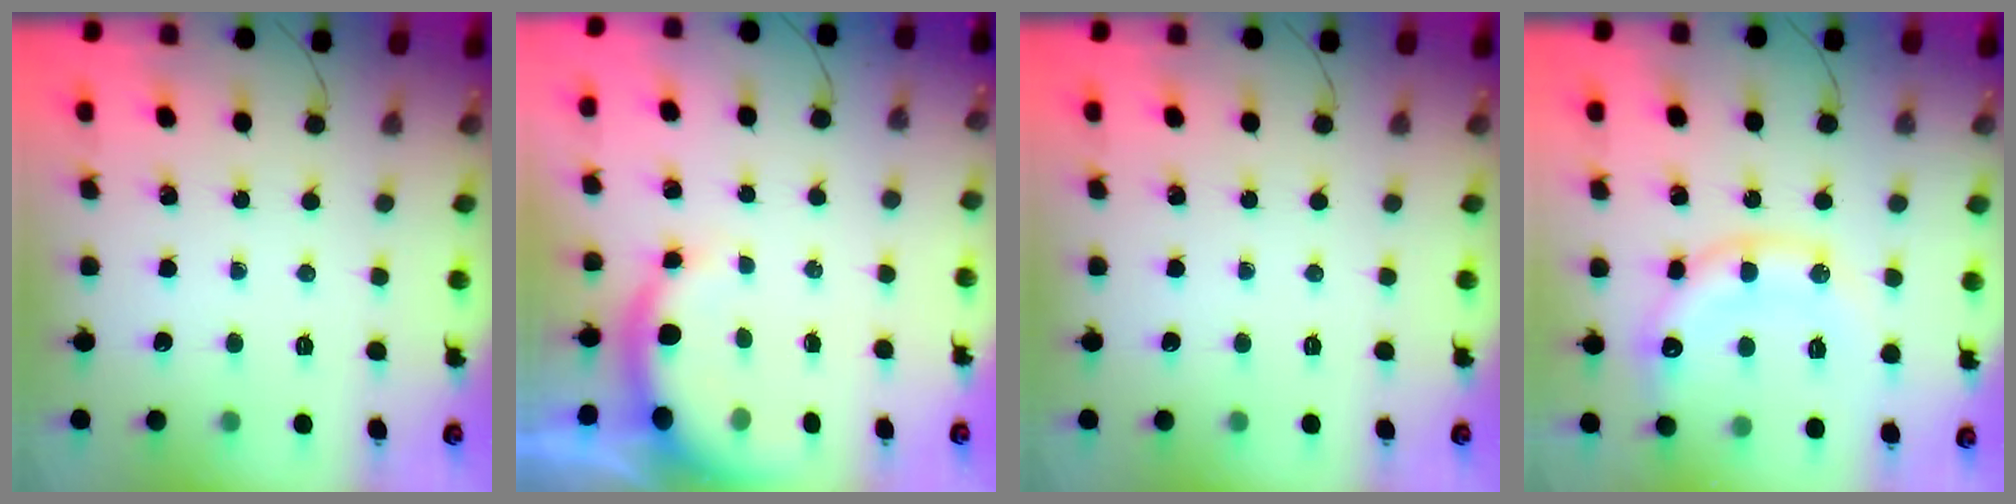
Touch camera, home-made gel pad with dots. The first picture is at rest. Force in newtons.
{"total": 4.2, "press": 4.1, "slide": 0.7}
{"total": 0.0}
{"total": 14.7, "press": 14.6, "slide": 1.5}